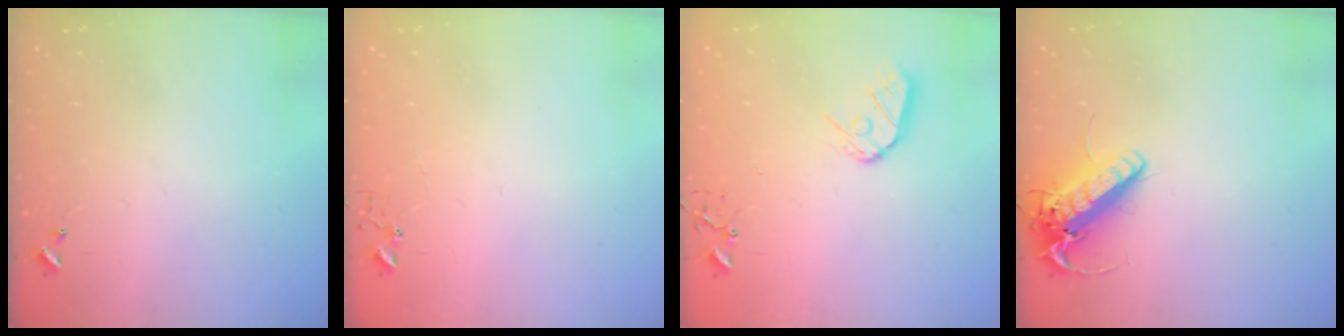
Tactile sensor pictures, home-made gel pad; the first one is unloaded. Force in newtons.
{"total": 3.4, "press": 3.4, "slide": 0.3}
{"total": 9.1, "press": 9.1, "slide": 0.9}
{"total": 14.8, "press": 14.5, "slide": 2.9}